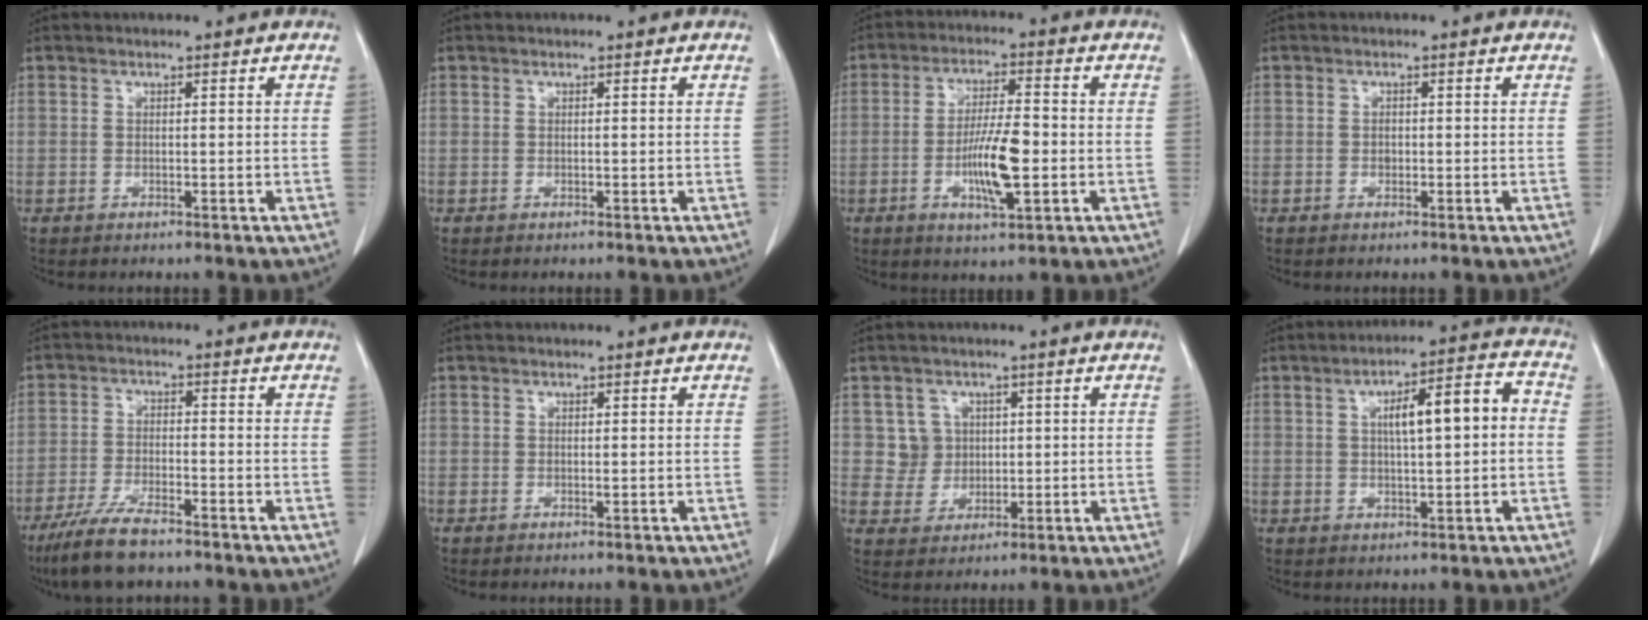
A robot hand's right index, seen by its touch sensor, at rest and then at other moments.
{"total": 0.0}
{"total": 9.0, "force": [-1.9, 1.8, 8.6], "torque": [-0.158, -0.001, -0.032]}
{"total": 0.7, "force": [-0.1, 0.6, 0.4], "torque": [-0.005, 0.004, 0.000]}
{"total": 7.7, "force": [-5.8, 1.7, 4.8], "torque": [-0.094, -0.015, -0.106]}
{"total": 0.0}
{"total": 4.5, "force": [1.3, 4.3, 0.2], "torque": [0.005, 0.013, 0.030]}
{"total": 9.2, "force": [1.0, 2.0, 8.9], "torque": [-0.135, 0.032, 0.017]}